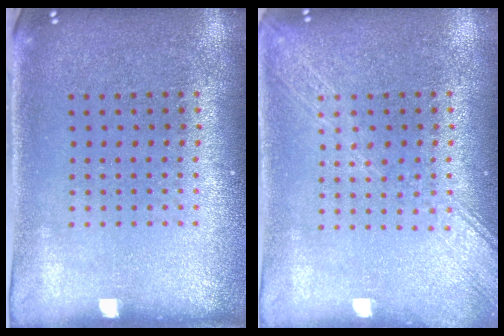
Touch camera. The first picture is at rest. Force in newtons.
{"total": 1.7, "press": 1.7, "slide": 0.2}